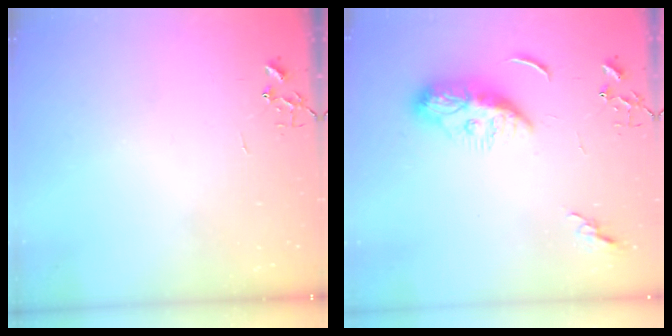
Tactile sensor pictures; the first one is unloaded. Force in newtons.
{"total": 9.4, "press": 9.4, "slide": 1.0}